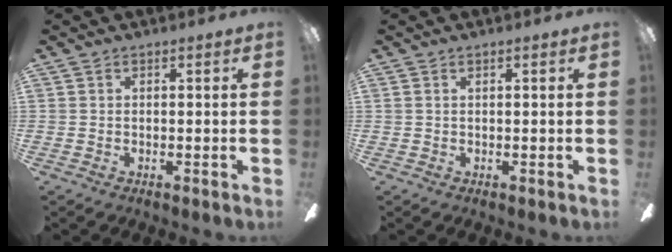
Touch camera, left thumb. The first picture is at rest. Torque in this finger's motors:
{"motor_torque": [-0.28, -0.20, -0.51, 0.30, -0.02]}